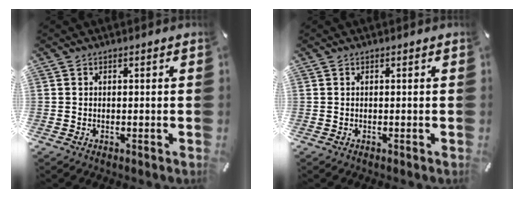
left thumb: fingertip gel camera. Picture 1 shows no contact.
{"total": 0.0}